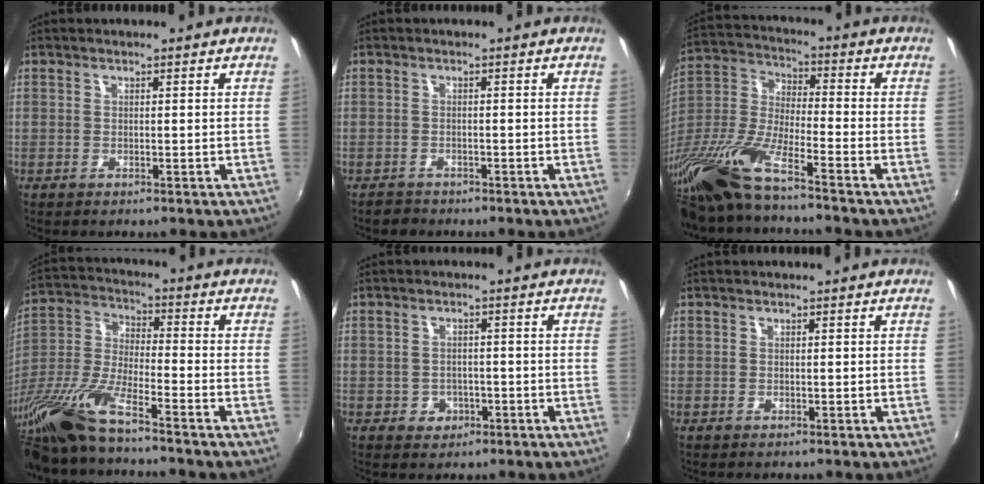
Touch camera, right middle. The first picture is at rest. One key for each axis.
{"total": 1.9, "fx": -1.6, "fy": 1.0, "fz": 0.0, "tx": -0.007, "ty": 0.000, "tz": -0.028}
{"total": 17.2, "fx": -12.7, "fy": 2.0, "fz": 11.3, "tx": -0.244, "ty": -0.033, "tz": -0.258}
{"total": 15.3, "fx": -11.7, "fy": 1.5, "fz": 9.7, "tx": -0.212, "ty": -0.028, "tz": -0.239}
{"total": 3.8, "fx": -1.4, "fy": 3.4, "fz": 0.9, "tx": -0.025, "ty": 0.002, "tz": -0.018}
{"total": 0.0}